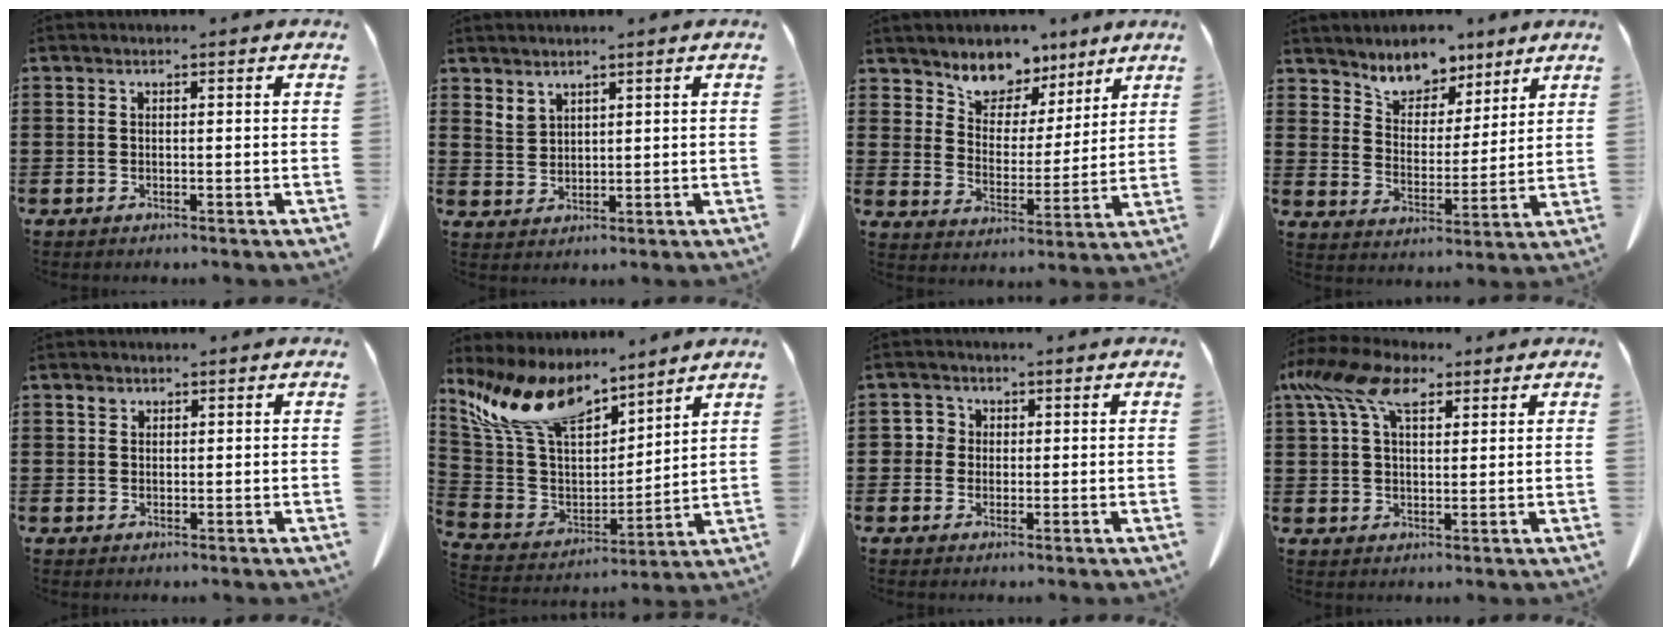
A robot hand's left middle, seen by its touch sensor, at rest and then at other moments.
{"total": 2.7, "force": [2.5, 1.0, 0.3], "torque": [-0.013, -0.003, 0.049]}
{"total": 6.7, "force": [5.7, 3.6, 0.0], "torque": [-0.044, -0.037, 0.105]}
{"total": 6.6, "force": [5.8, 3.1, 0.6], "torque": [-0.041, -0.034, 0.105]}
{"total": 1.3, "force": [0.8, 1.0, 0.4], "torque": [-0.012, 0.001, 0.017]}
{"total": 13.2, "force": [9.6, 5.9, 6.8], "torque": [-0.188, -0.050, 0.173]}
{"total": 2.2, "force": [0.3, 2.2, 0.5], "torque": [-0.023, 0.007, 0.003]}
{"total": 9.5, "force": [5.6, 4.6, 6.2], "torque": [-0.148, 0.004, 0.102]}